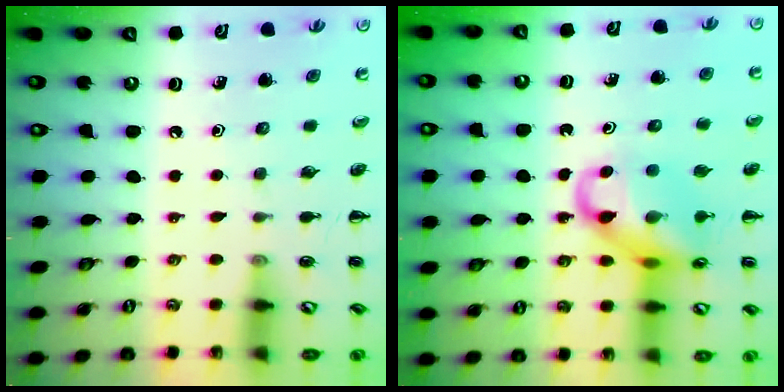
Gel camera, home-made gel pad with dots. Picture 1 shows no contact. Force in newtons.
{"total": 15.5, "press": 15.3, "slide": 2.3}